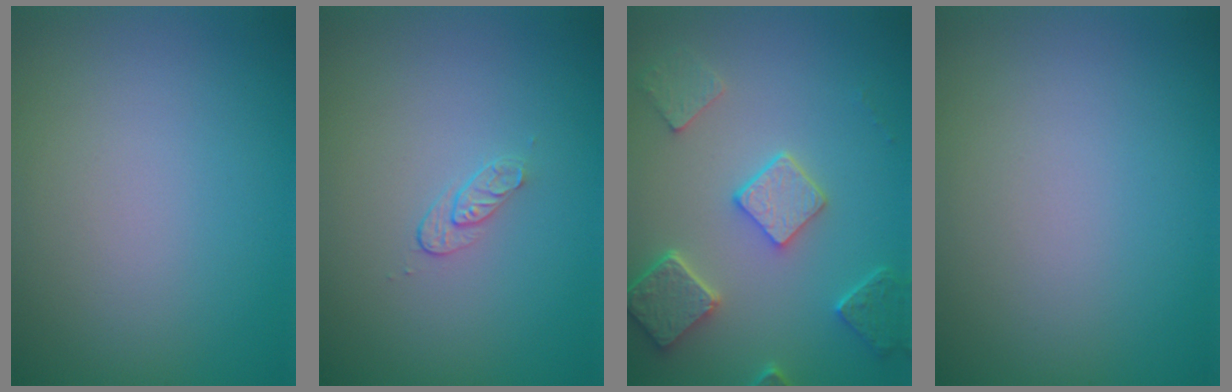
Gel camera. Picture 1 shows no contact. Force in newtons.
{"total": 1.2, "press": 0.6, "slide": 1.0}
{"total": 4.9, "press": 3.9, "slide": 2.9}
{"total": 0.0}